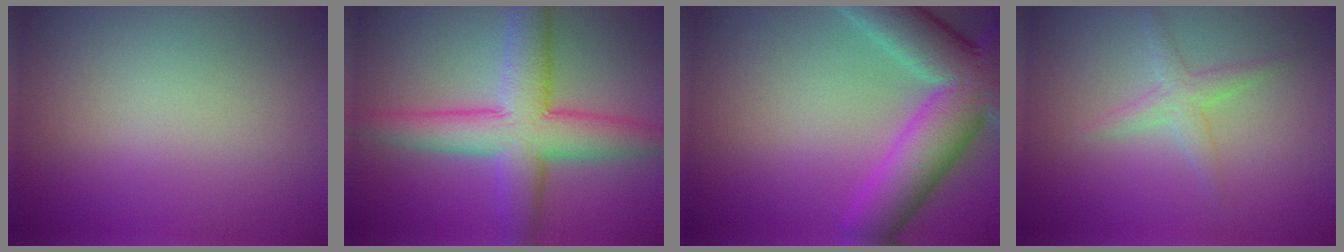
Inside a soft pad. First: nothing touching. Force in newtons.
{"total": 7.4, "press": 7.4, "slide": 0.1}
{"total": 10.0, "press": 10.0, "slide": 0.7}
{"total": 2.0, "press": 2.0, "slide": 0.1}